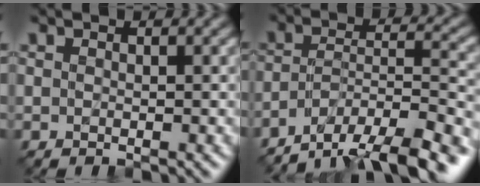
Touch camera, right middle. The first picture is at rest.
{"total": 10.6, "force": [-8.5, 2.9, 5.7], "torque": [-0.105, 0.000, -0.141]}